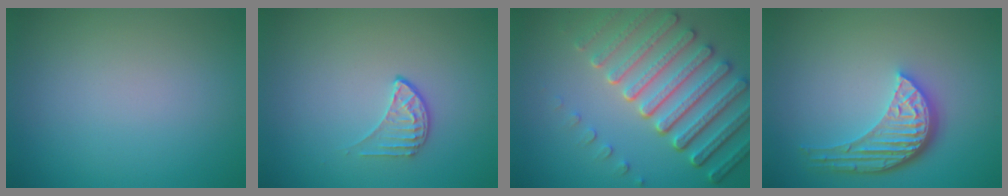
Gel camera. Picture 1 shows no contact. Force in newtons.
{"total": 1.6, "press": 1.0, "slide": 1.2}
{"total": 7.5, "press": 5.6, "slide": 5.0}
{"total": 5.2, "press": 3.9, "slide": 3.4}